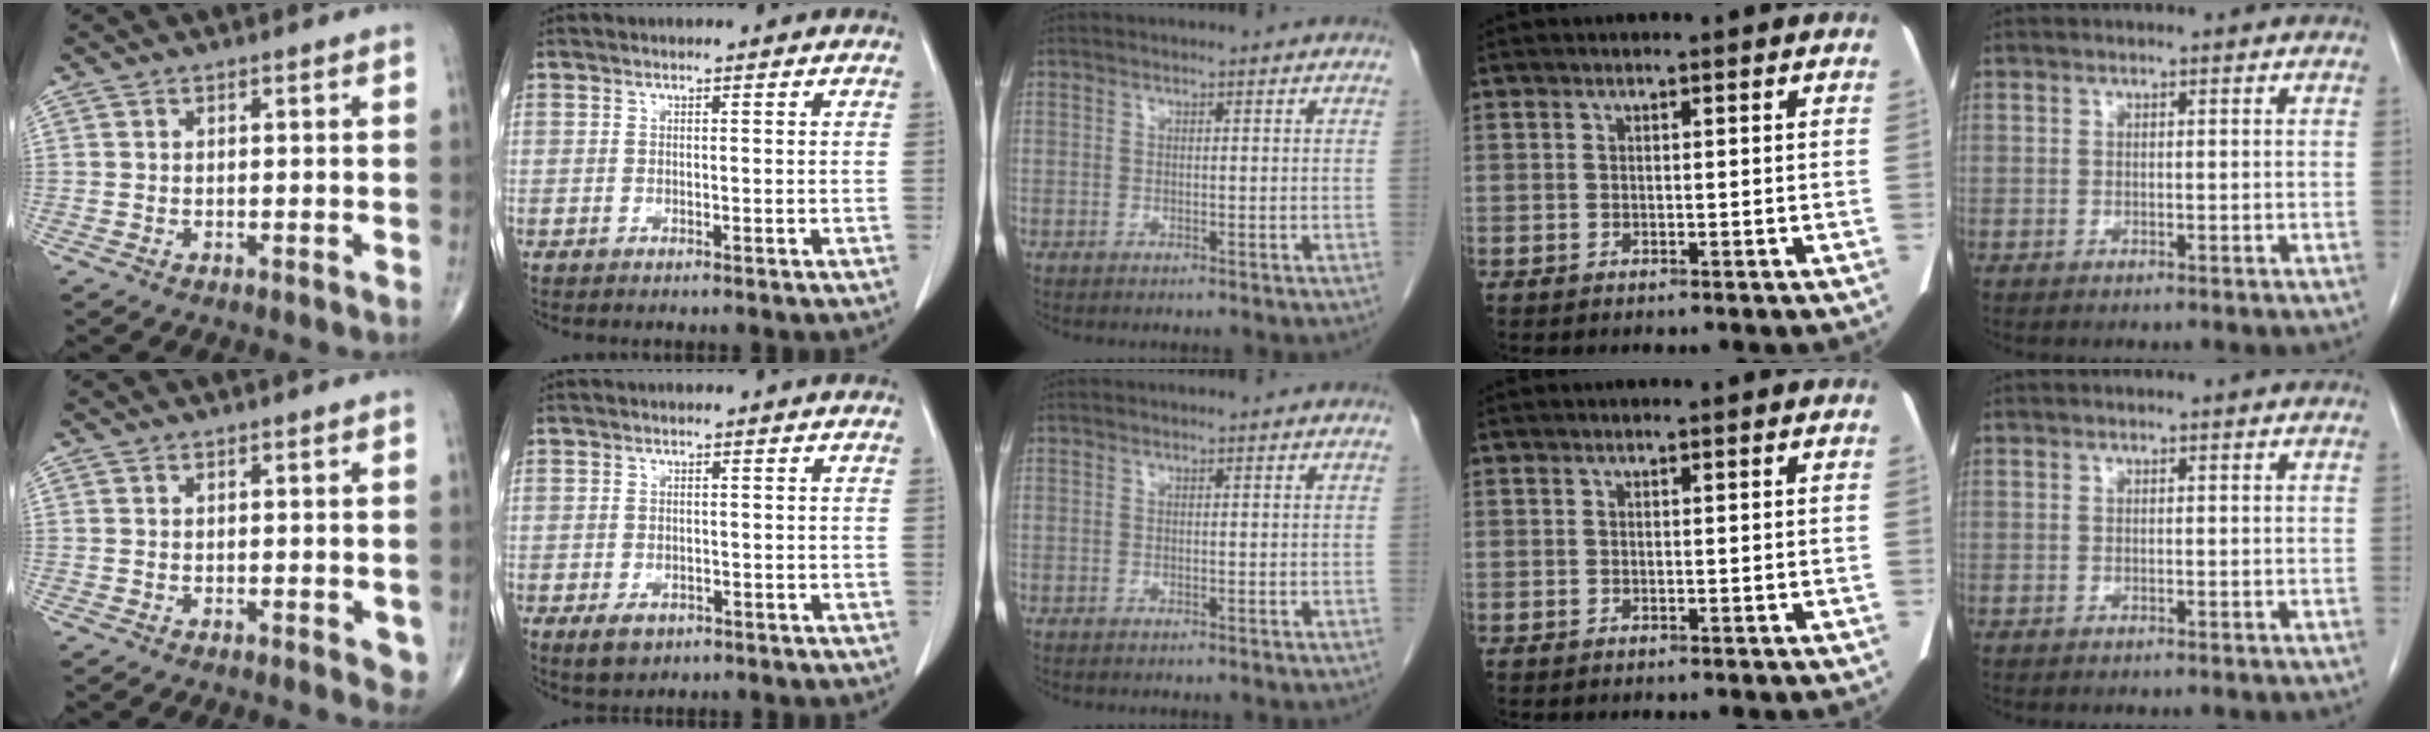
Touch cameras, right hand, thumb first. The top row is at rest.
{"thumb": {"total": 2.8, "force": [-0.1, 1.3, 2.5], "torque": [-0.016, -0.005, 0.000]}, "index": {"total": 3.3, "force": [-1.8, 2.1, 1.8], "torque": [-0.031, -0.003, -0.020]}}